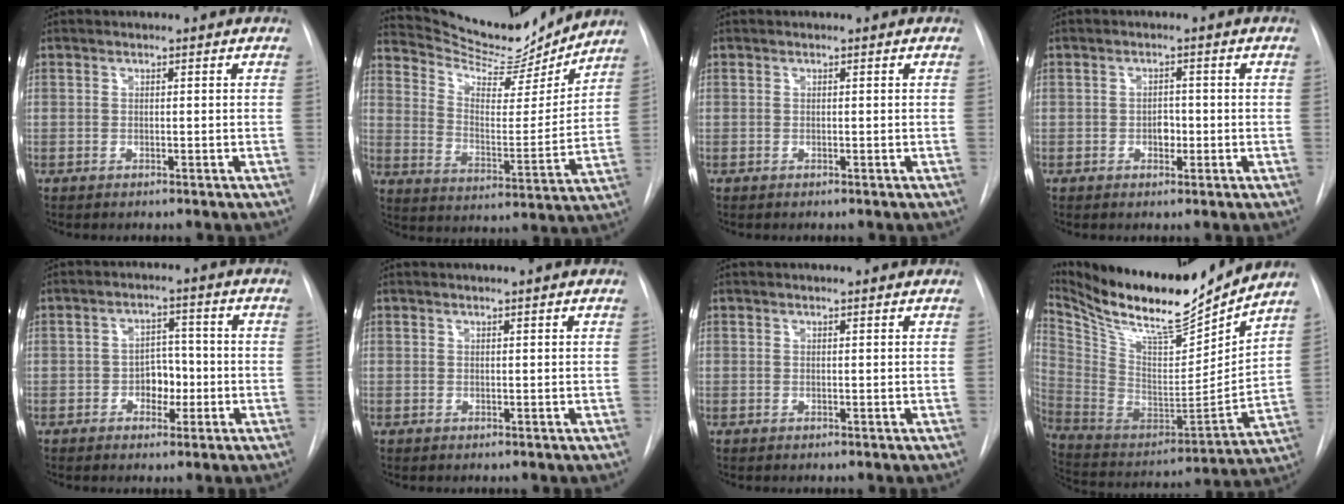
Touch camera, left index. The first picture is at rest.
{"total": 16.3, "force": [15.7, 2.6, 3.6], "torque": [-0.066, -0.031, 0.240]}
{"total": 0.0}
{"total": 2.0, "force": [-0.8, 1.3, 1.3], "torque": [-0.016, 0.001, -0.011]}
{"total": 4.3, "force": [-1.5, 2.9, 2.8], "torque": [-0.036, 0.006, -0.023]}
{"total": 1.1, "force": [0.8, -0.3, 0.7], "torque": [-0.008, 0.005, 0.016]}
{"total": 1.7, "force": [1.5, 0.2, 0.8], "torque": [-0.010, 0.008, 0.017]}
{"total": 22.9, "force": [20.3, 2.5, 10.2], "torque": [-0.198, -0.040, 0.344]}